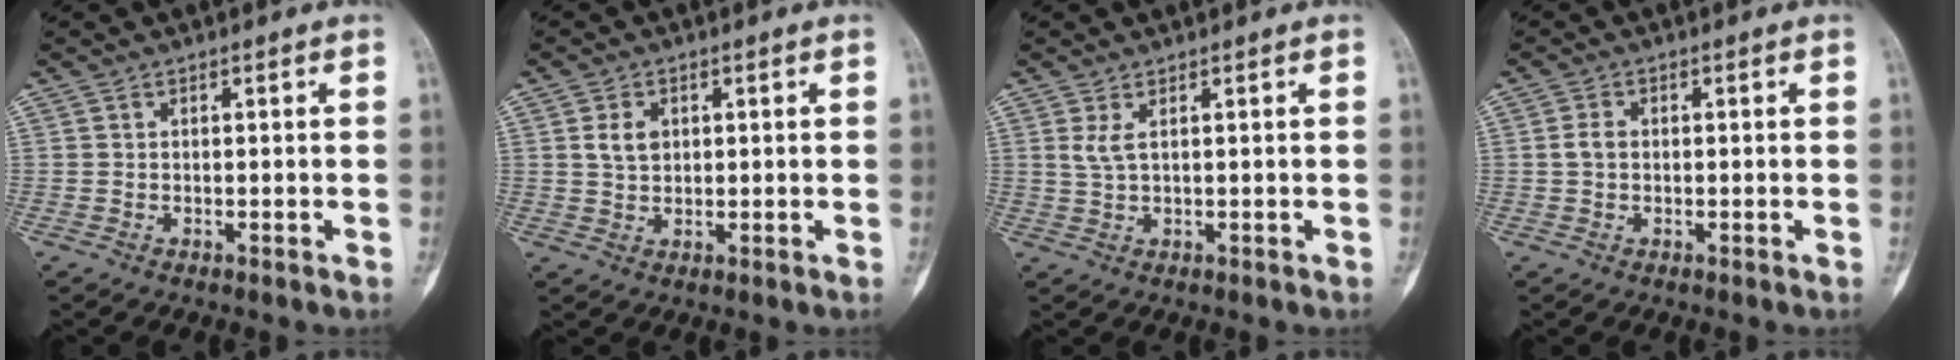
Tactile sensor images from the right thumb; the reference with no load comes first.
{"total": 3.7, "force": [1.0, 2.7, 2.4], "torque": [-0.033, -0.002, 0.020]}
{"total": 2.1, "force": [0.9, 0.5, 1.9], "torque": [-0.051, 0.002, 0.026]}
{"total": 2.0, "force": [0.0, 1.4, 1.4], "torque": [-0.030, 0.005, -0.002]}